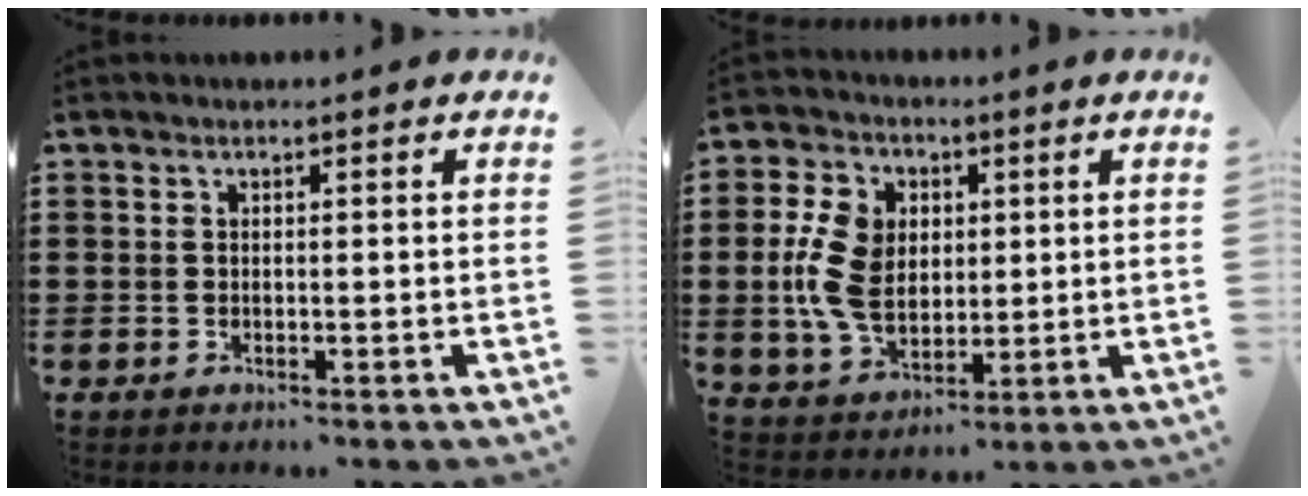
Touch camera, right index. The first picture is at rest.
{"total": 10.2, "force": [0.5, 7.3, 7.1], "torque": [-0.169, 0.009, 0.004]}